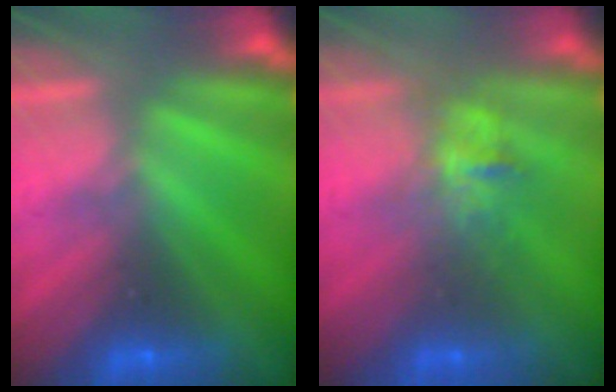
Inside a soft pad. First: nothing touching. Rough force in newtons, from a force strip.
{"total": 2.7}